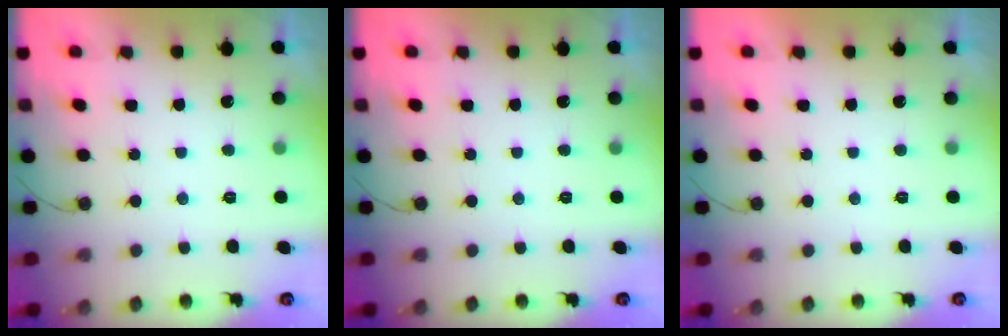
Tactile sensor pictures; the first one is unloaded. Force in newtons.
{"total": 0.0}
{"total": 1.7, "press": 1.7, "slide": 0.1}